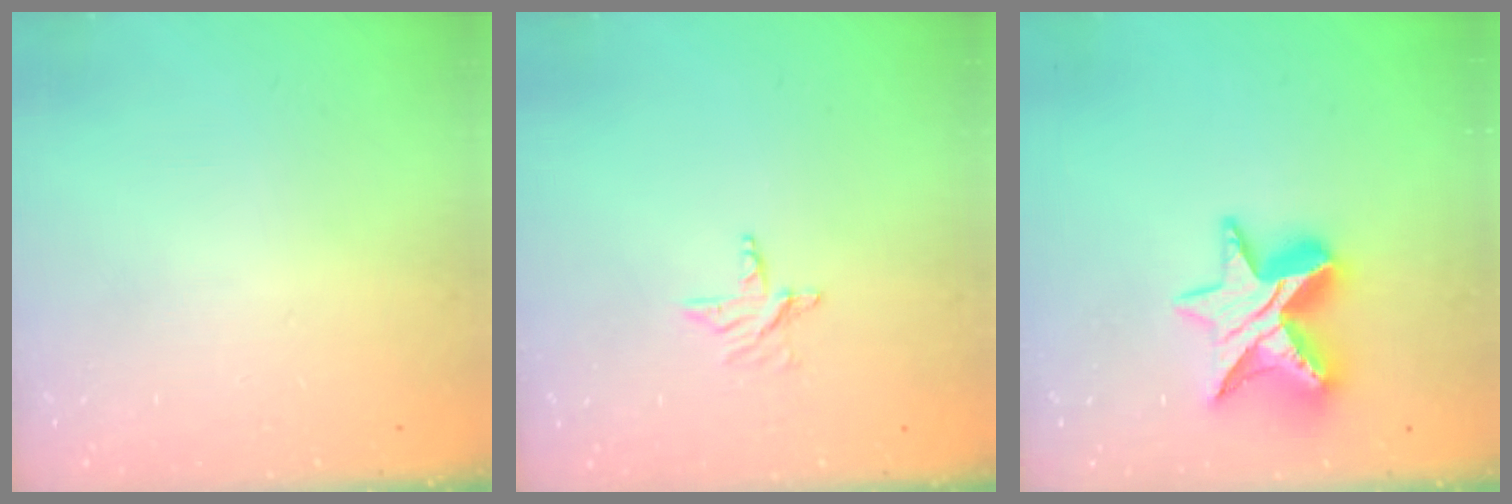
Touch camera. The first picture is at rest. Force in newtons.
{"total": 3.5, "press": 3.4, "slide": 0.3}
{"total": 13.4, "press": 13.4, "slide": 0.9}